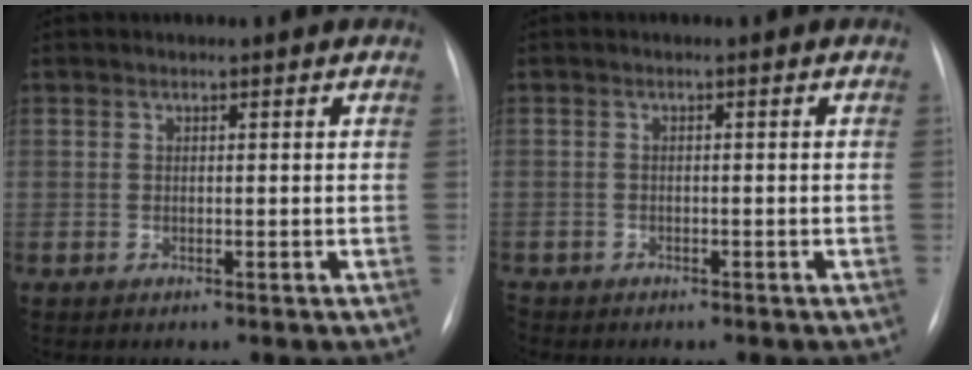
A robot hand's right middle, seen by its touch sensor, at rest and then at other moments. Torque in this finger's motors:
{"motor_torque": [0.33, -0.39, 0.04, -0.08]}